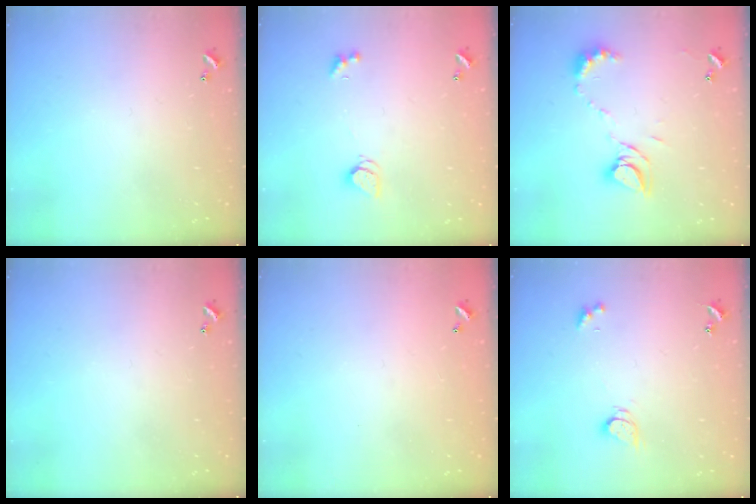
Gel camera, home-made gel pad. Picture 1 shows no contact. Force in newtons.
{"total": 2.1, "press": 2.0, "slide": 0.3}
{"total": 9.0, "press": 9.0, "slide": 0.9}
{"total": 0.0}
{"total": 2.9, "press": 2.9, "slide": 0.1}
{"total": 2.5, "press": 2.5, "slide": 0.4}